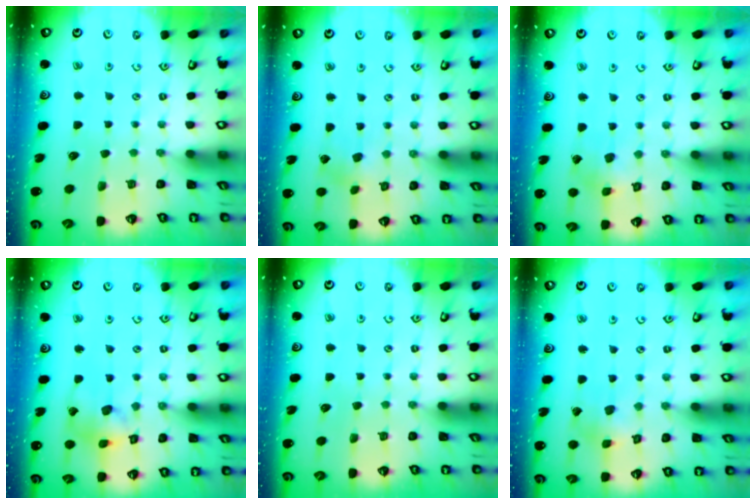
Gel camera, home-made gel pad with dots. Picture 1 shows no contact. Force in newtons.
{"total": 2.2, "press": 2.2, "slide": 0.3}
{"total": 2.3, "press": 2.3, "slide": 0.4}
{"total": 10.6, "press": 10.5, "slide": 1.5}
{"total": 0.0}
{"total": 2.9, "press": 2.9, "slide": 0.2}